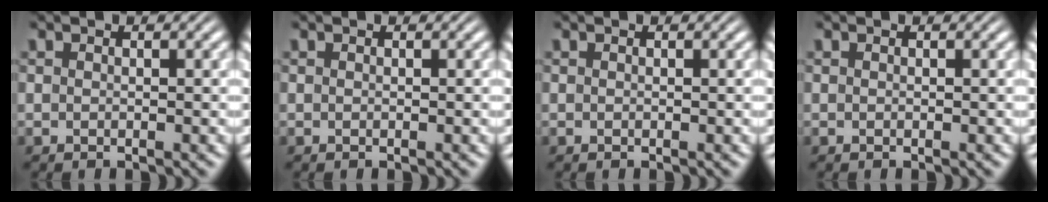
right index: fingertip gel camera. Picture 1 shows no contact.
{"total": 0.0}
{"total": 0.0}
{"total": 0.0}